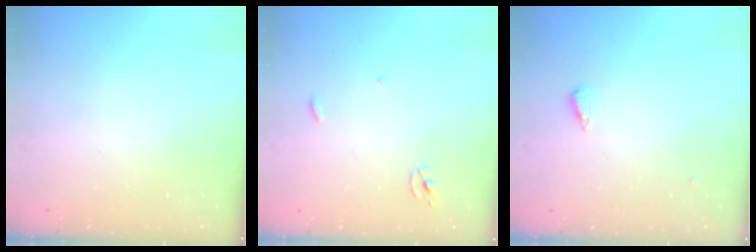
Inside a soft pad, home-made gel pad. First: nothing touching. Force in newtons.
{"total": 2.3, "press": 2.3, "slide": 0.2}
{"total": 2.2, "press": 2.2, "slide": 0.5}